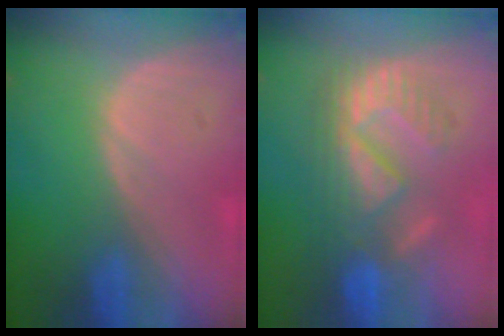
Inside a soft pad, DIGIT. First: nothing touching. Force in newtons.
{"total": 8.9, "press": 8.7, "slide": 1.9}